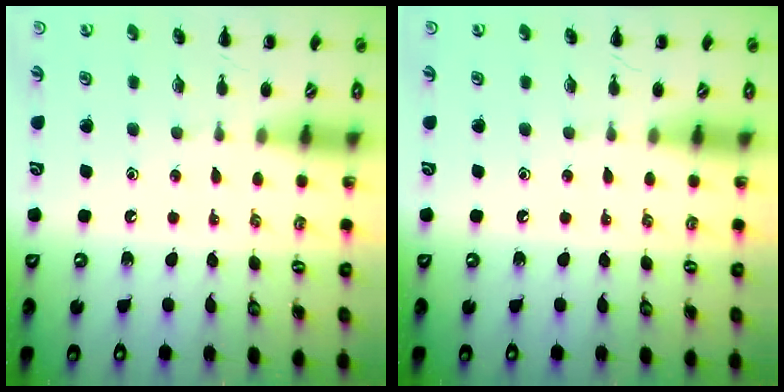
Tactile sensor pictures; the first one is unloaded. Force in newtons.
{"total": 0.0}